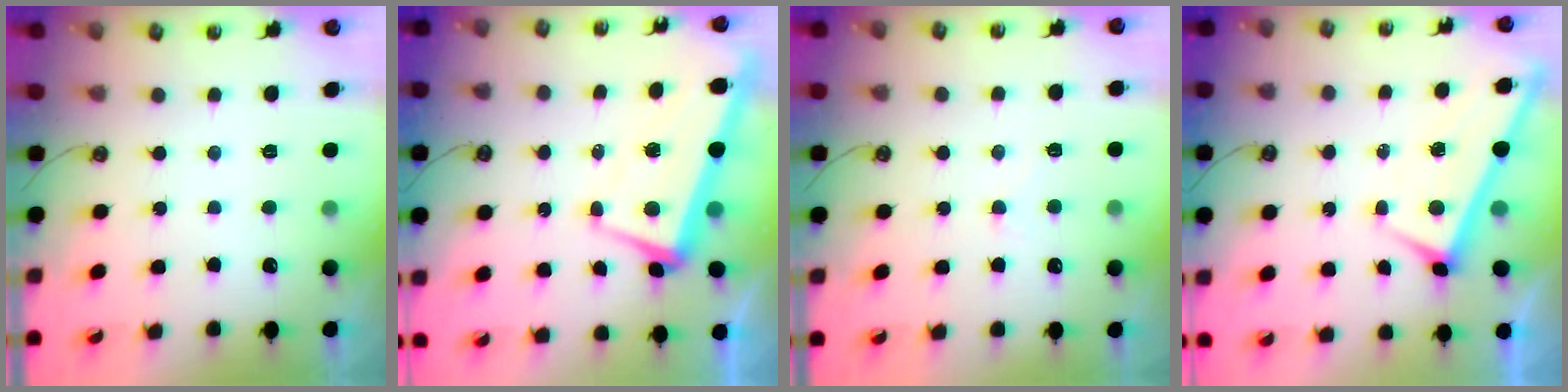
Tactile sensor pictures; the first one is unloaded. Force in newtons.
{"total": 1.7, "press": 0.9, "slide": 1.4}
{"total": 0.9, "press": 0.9, "slide": 0.4}
{"total": 1.7, "press": 1.7, "slide": 0.1}